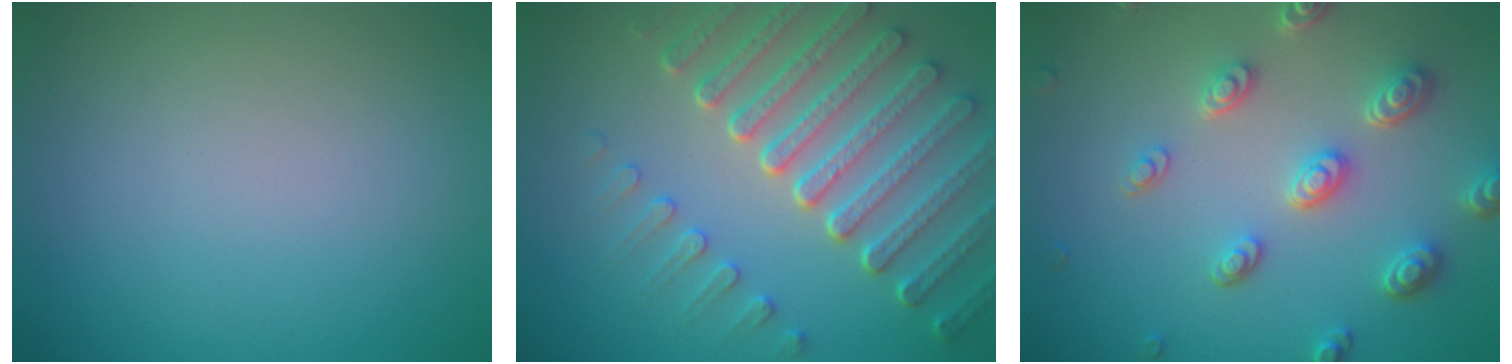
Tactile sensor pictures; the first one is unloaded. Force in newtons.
{"total": 7.6, "press": 5.6, "slide": 5.1}
{"total": 4.8, "press": 3.7, "slide": 3.0}